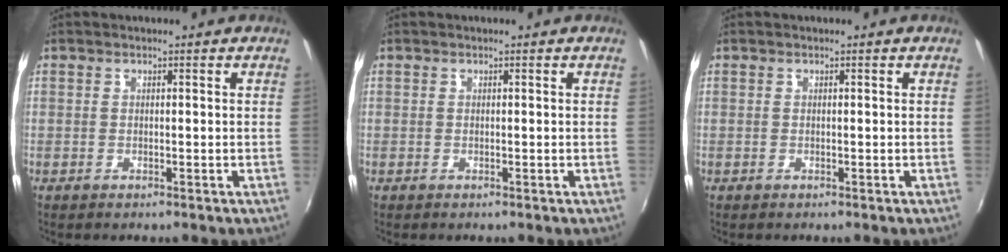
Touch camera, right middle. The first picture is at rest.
{"total": 0.0}
{"total": 0.0}